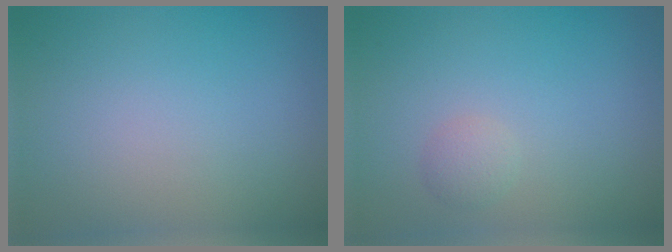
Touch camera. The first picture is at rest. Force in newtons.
{"total": 1.2, "press": 1.2, "slide": 0.0}